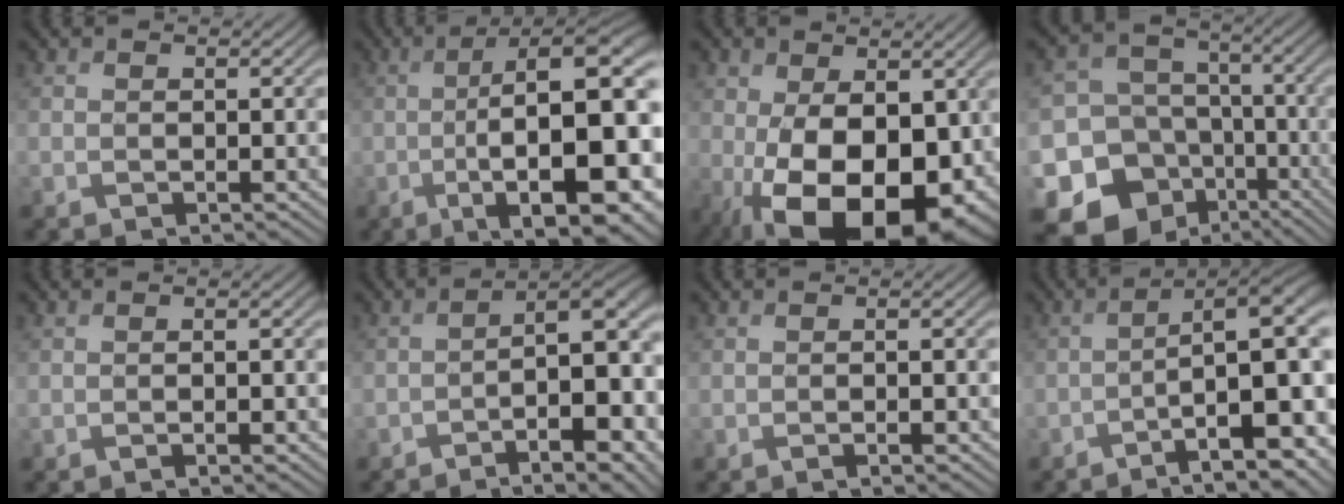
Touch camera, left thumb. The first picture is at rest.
{"total": 18.1, "force": [-3.6, 5.9, 16.7], "torque": [-0.236, -0.016, -0.044]}
{"total": 17.3, "force": [-4.0, 9.9, 13.6], "torque": [-0.220, -0.042, -0.046]}
{"total": 18.9, "force": [-9.8, 15.3, 5.2], "torque": [-0.164, -0.049, -0.143]}
{"total": 1.7, "force": [-0.3, 0.2, 1.6], "torque": [-0.028, 0.000, -0.005]}
{"total": 12.6, "force": [-4.6, 4.2, 10.9], "torque": [-0.137, 0.003, -0.062]}
{"total": 2.0, "force": [-0.3, 0.3, 1.9], "torque": [-0.033, 0.001, -0.007]}
{"total": 13.2, "force": [-4.3, 3.9, 11.8], "torque": [-0.147, 0.004, -0.060]}